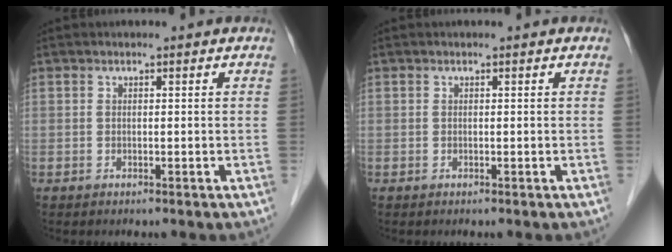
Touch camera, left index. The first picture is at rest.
{"total": 0.0}